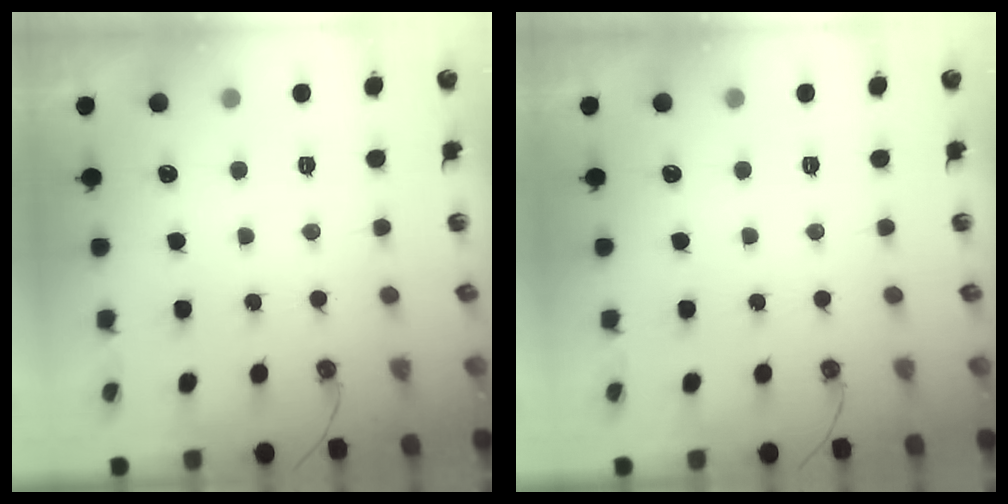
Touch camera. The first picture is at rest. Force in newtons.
{"total": 0.0}